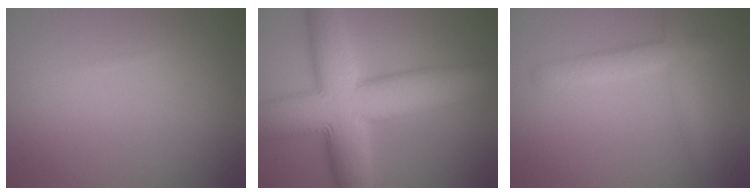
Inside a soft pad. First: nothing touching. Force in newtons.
{"total": 13.0, "press": 13.0, "slide": 0.2}
{"total": 3.3, "press": 3.3, "slide": 0.1}